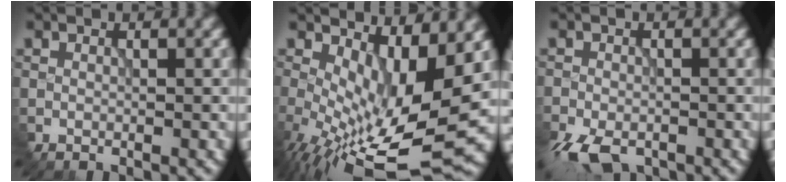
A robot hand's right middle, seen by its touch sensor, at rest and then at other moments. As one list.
[{"total": 11.1, "force": [-0.7, 4.3, 10.2], "torque": [-0.192, -0.033, 0.005]}, {"total": 5.2, "force": [-3.6, 2.3, 3.0], "torque": [-0.058, -0.017, -0.069]}]